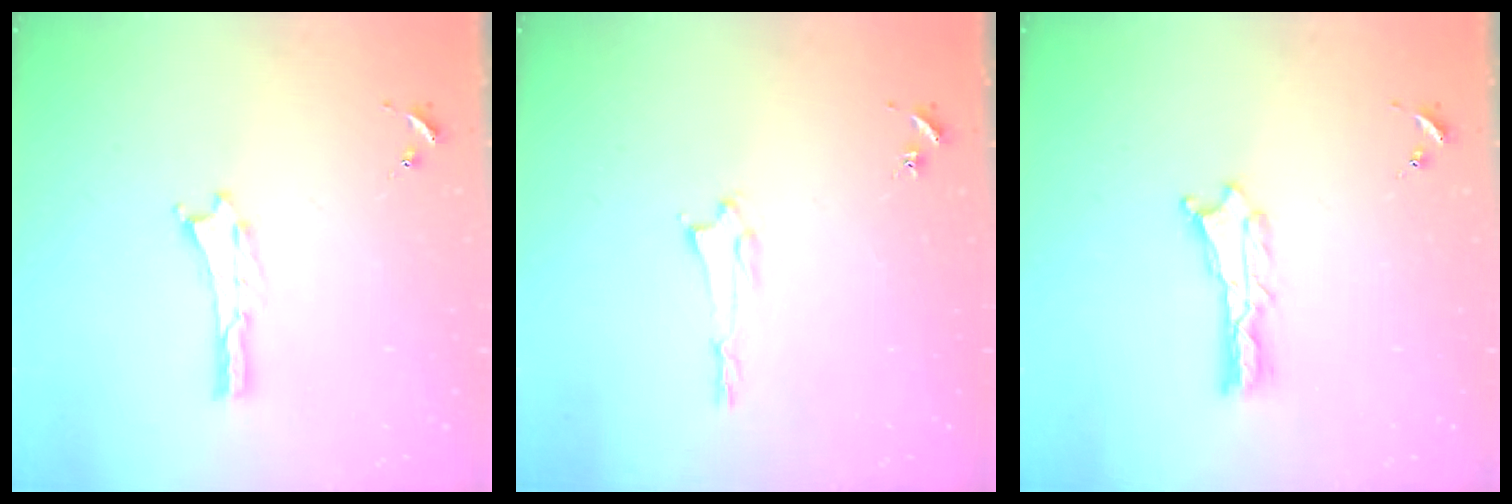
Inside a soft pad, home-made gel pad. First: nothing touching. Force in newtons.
{"total": 1.2, "press": 1.2, "slide": 0.1}
{"total": 0.7, "press": 0.7, "slide": 0.1}